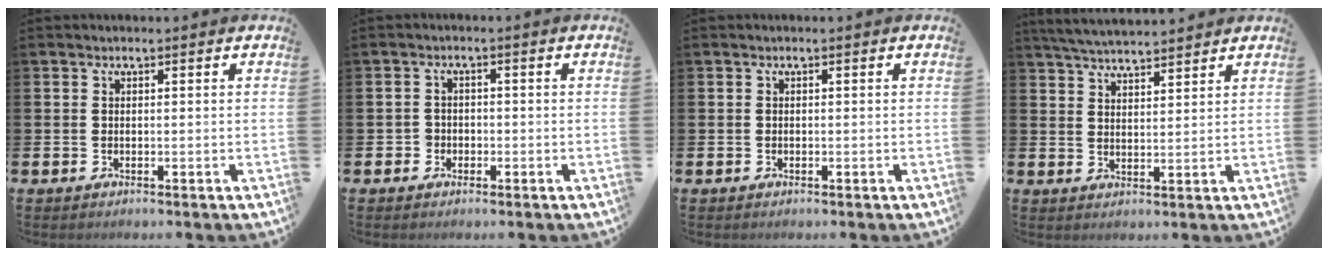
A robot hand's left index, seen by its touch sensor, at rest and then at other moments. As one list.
[{"total": 1.8, "force": [-0.9, 1.6, 0.0], "torque": [-0.001, 0.003, -0.023]}, {"total": 0.0}, {"total": 4.5, "force": [4.5, 0.2, 0.4], "torque": [-0.018, -0.024, 0.080]}]